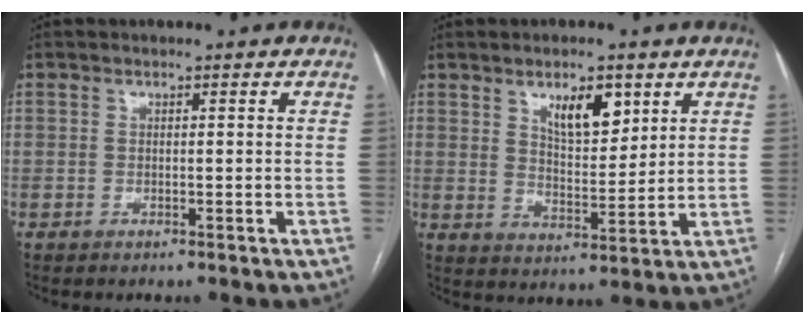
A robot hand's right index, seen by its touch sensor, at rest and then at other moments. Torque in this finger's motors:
{"motor_torque": [0.40, 0.39, 0.31, 0.05]}